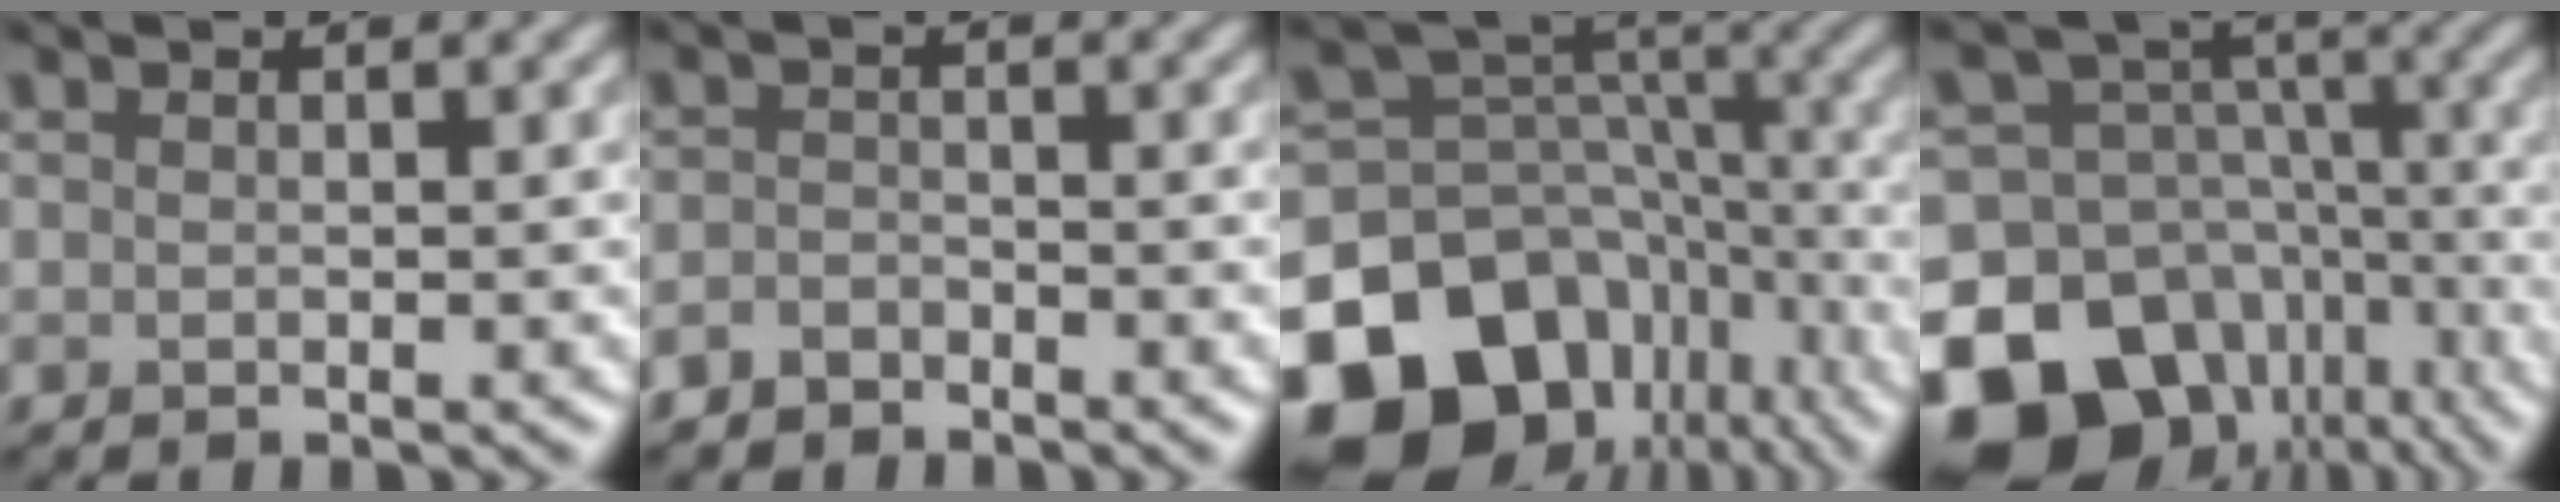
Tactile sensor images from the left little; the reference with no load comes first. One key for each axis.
{"total": 1.7, "fx": -1.6, "fy": 0.7, "fz": 0.1, "tx": 0.000, "ty": 0.003, "tz": -0.034}
{"total": 16.0, "fx": -9.0, "fy": 11.4, "fz": 6.8, "tx": -0.160, "ty": 0.000, "tz": -0.140}
{"total": 17.6, "fx": -9.7, "fy": 13.0, "fz": 6.8, "tx": -0.155, "ty": -0.027, "tz": -0.127}